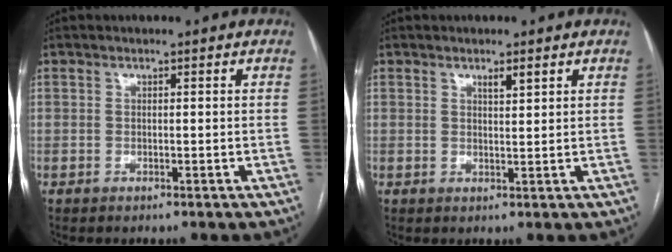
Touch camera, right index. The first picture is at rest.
{"total": 1.7, "force": [1.1, 0.2, 1.2], "torque": [-0.024, -0.001, 0.021]}